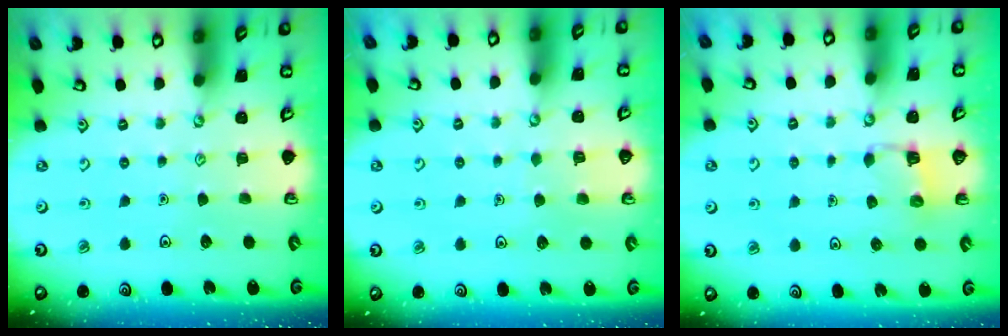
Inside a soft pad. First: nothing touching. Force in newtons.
{"total": 3.1, "press": 3.1, "slide": 0.4}
{"total": 3.3, "press": 3.2, "slide": 0.6}